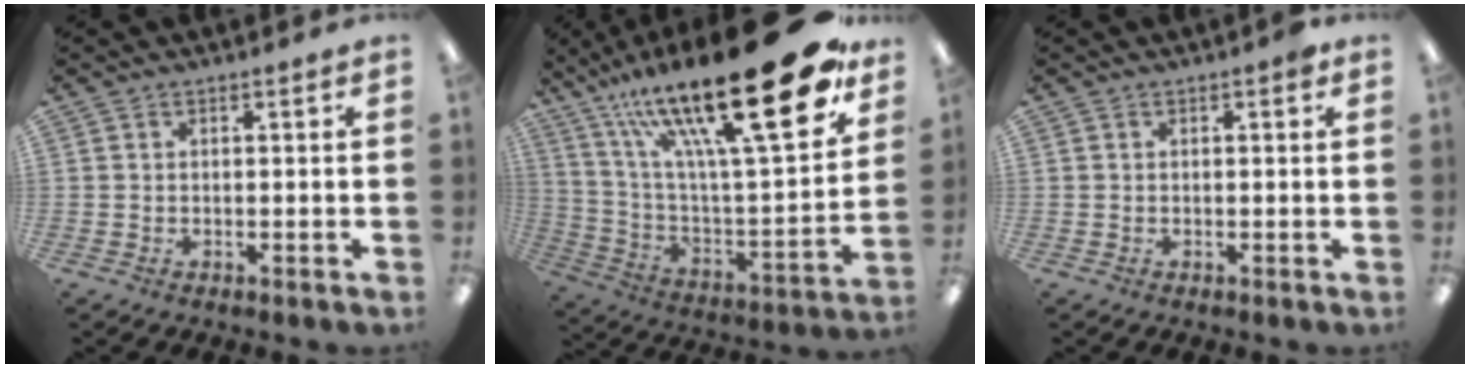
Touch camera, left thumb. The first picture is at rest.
{"total": 31.6, "force": [18.3, 8.6, 24.2], "torque": [-0.394, -0.108, 0.299]}
{"total": 1.3, "force": [0.6, 0.3, 1.0], "torque": [-0.015, 0.000, 0.008]}